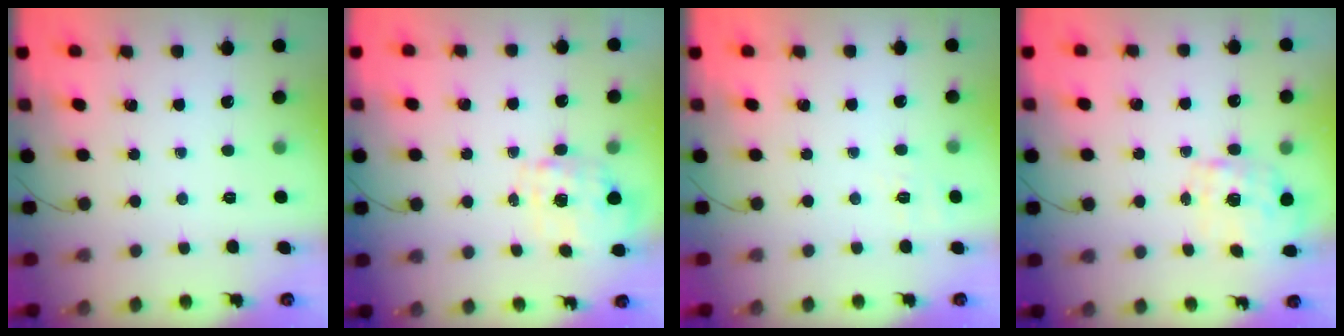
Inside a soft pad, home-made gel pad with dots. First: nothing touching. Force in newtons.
{"total": 1.5, "press": 1.4, "slide": 0.5}
{"total": 3.7, "press": 3.1, "slide": 2.0}
{"total": 2.3, "press": 2.3, "slide": 0.5}